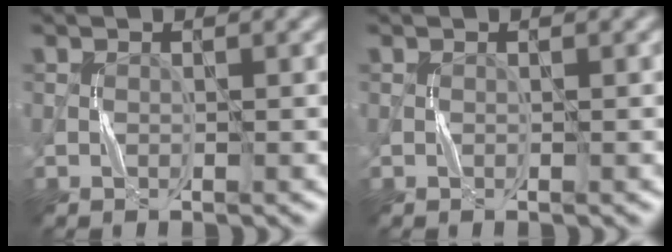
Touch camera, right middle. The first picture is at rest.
{"total": 0.0}